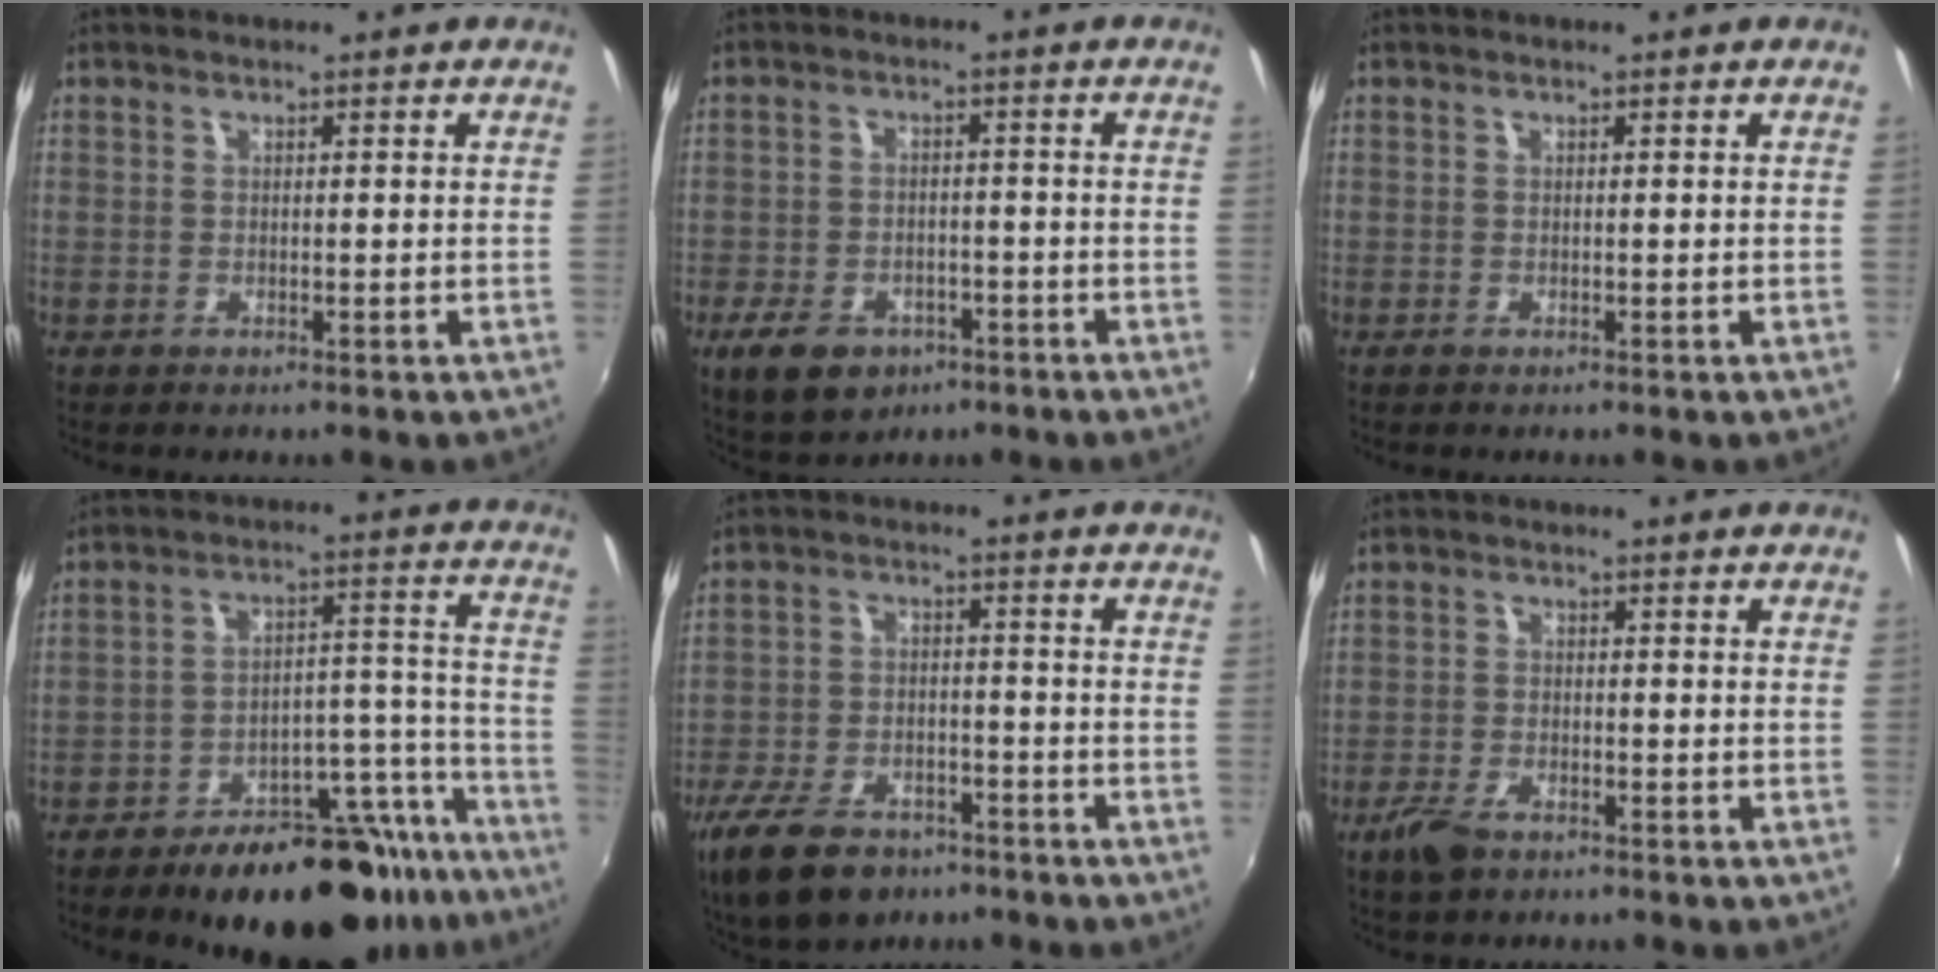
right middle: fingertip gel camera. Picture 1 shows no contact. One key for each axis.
{"total": 10.1, "fx": -5.7, "fy": 6.5, "fz": 5.3, "tx": -0.128, "ty": -0.012, "tz": -0.084}
{"total": 0.0}
{"total": 22.9, "fx": -18.4, "fy": 8.6, "fz": 10.7, "tx": -0.133, "ty": 0.044, "tz": -0.242}
{"total": 14.7, "fx": -9.9, "fy": 7.6, "fz": 7.8, "tx": -0.184, "ty": -0.017, "tz": -0.167}
{"total": 4.6, "fx": -3.2, "fy": 1.9, "fz": 2.6, "tx": -0.072, "ty": -0.007, "tz": -0.062}